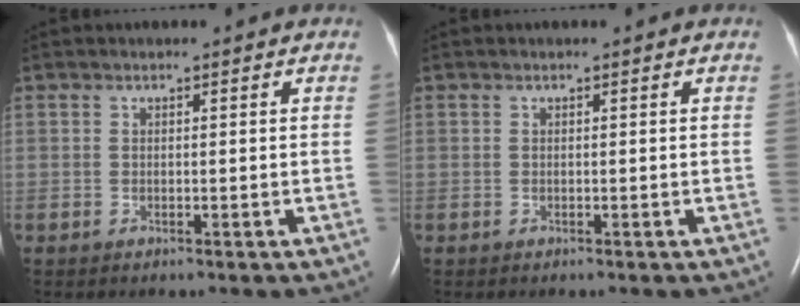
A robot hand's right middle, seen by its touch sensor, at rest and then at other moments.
{"total": 0.0}